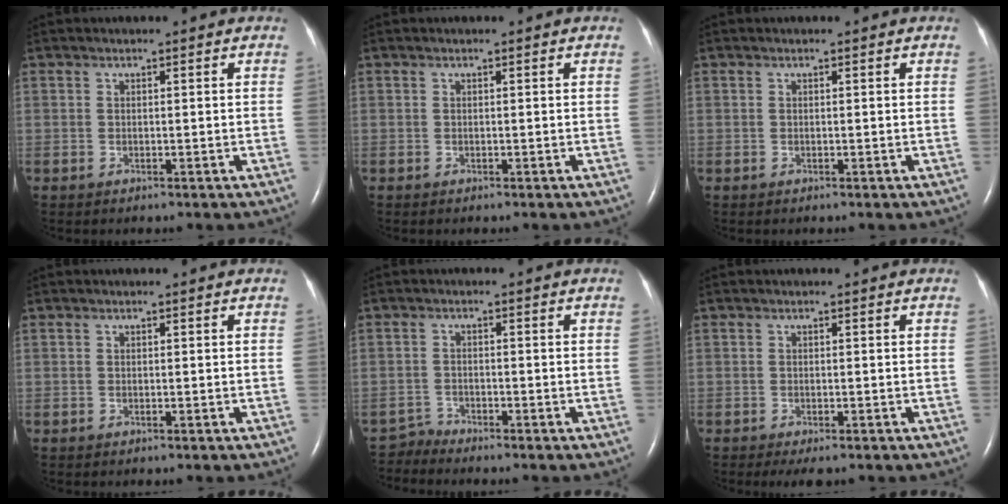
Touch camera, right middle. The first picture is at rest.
{"total": 0.0}
{"total": 0.0}
{"total": 0.0}
{"total": 2.2, "force": [-1.9, -0.4, -1.2], "torque": [0.028, -0.016, -0.036]}
{"total": 2.5, "force": [-1.7, 0.8, 1.6], "torque": [-0.024, -0.007, -0.022]}